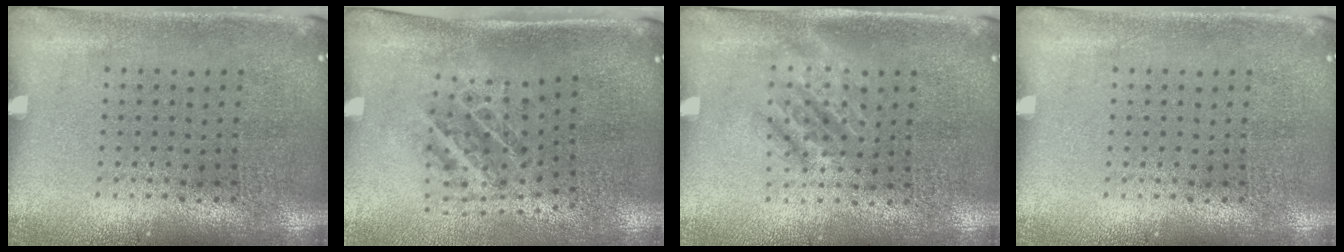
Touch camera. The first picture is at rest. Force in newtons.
{"total": 1.1, "press": 1.0, "slide": 0.3}
{"total": 1.2, "press": 1.1, "slide": 0.5}
{"total": 0.0}